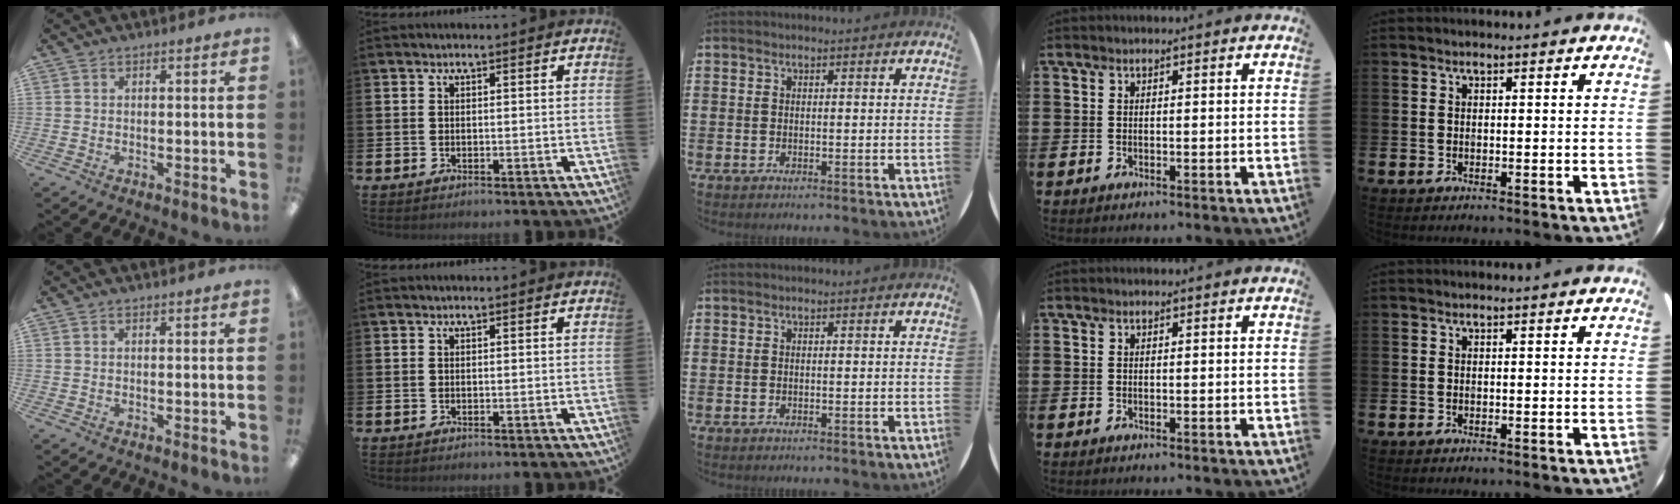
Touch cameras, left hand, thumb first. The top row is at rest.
{}